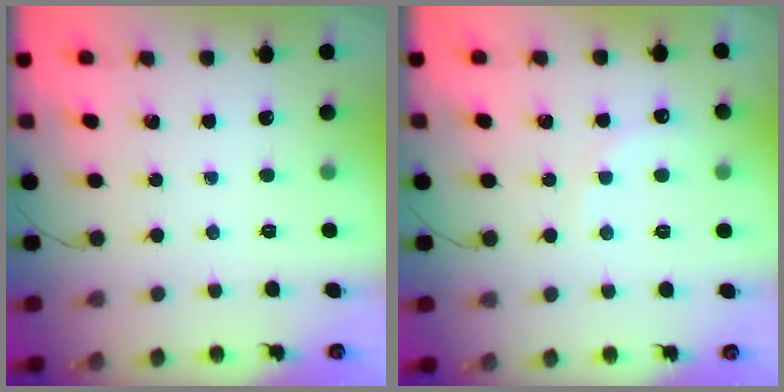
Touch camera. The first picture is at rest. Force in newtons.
{"total": 7.6, "press": 7.4, "slide": 1.9}